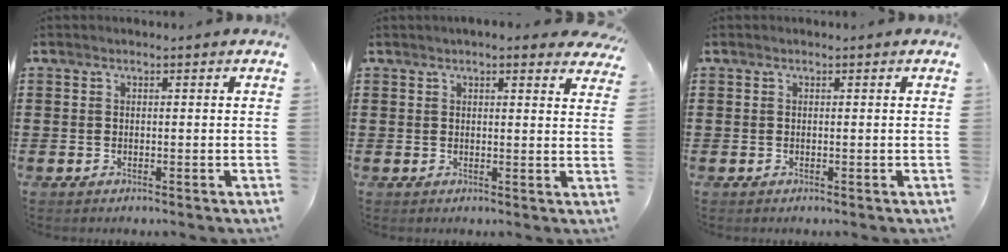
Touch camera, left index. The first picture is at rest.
{"total": 2.8, "force": [2.4, 0.7, 1.1], "torque": [-0.029, -0.001, 0.044]}
{"total": 0.0}